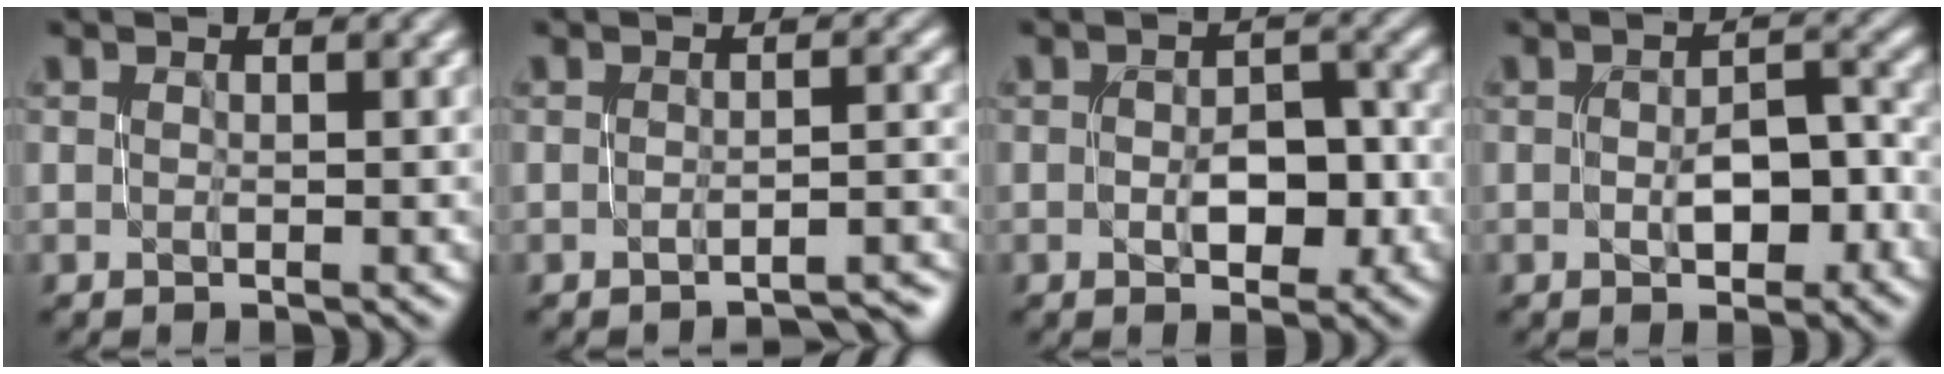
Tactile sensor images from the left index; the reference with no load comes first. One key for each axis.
{"total": 2.7, "fx": -2.4, "fy": 0.5, "fz": 1.2, "tx": -0.006, "ty": 0.006, "tz": -0.033}
{"total": 3.4, "fx": -0.9, "fy": 1.9, "fz": 2.7, "tx": -0.045, "ty": 0.003, "tz": -0.012}
{"total": 3.5, "fx": -1.1, "fy": 1.7, "fz": 2.8, "tx": -0.048, "ty": 0.005, "tz": -0.016}